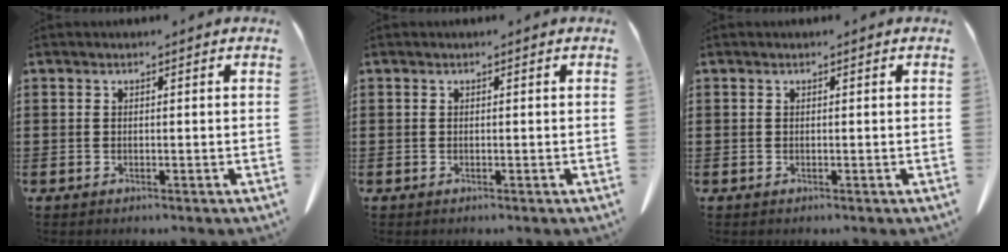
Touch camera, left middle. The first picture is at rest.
{"total": 0.0}
{"total": 0.0}